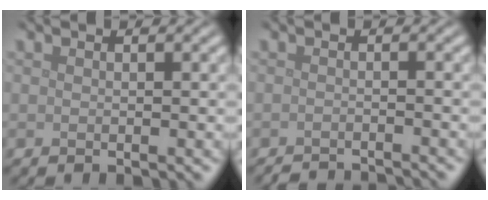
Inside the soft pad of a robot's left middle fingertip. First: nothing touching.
{"total": 3.2, "force": [-3.1, 0.4, 0.8], "torque": [-0.014, 0.000, -0.047]}